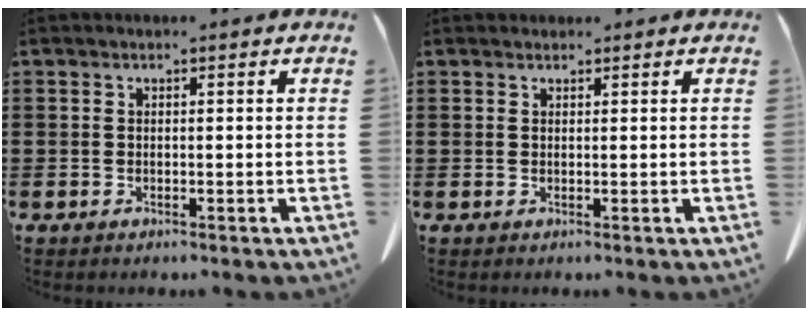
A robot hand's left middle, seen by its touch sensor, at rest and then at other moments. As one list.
[{"total": 0.8, "force": [0.8, 0.3, 0.0], "torque": [-0.002, 0.000, 0.016]}]